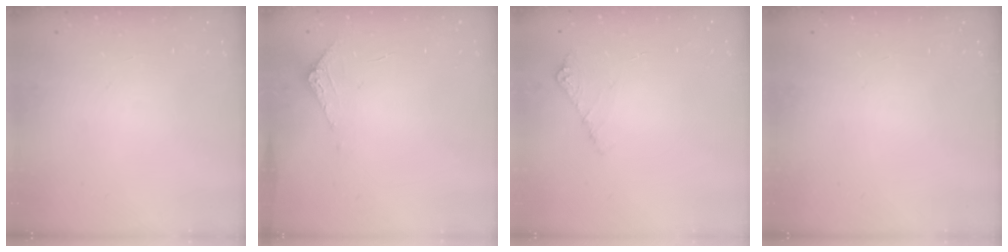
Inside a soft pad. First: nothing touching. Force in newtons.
{"total": 5.0, "press": 5.0, "slide": 0.5}
{"total": 4.3, "press": 4.3, "slide": 0.5}
{"total": 0.0}